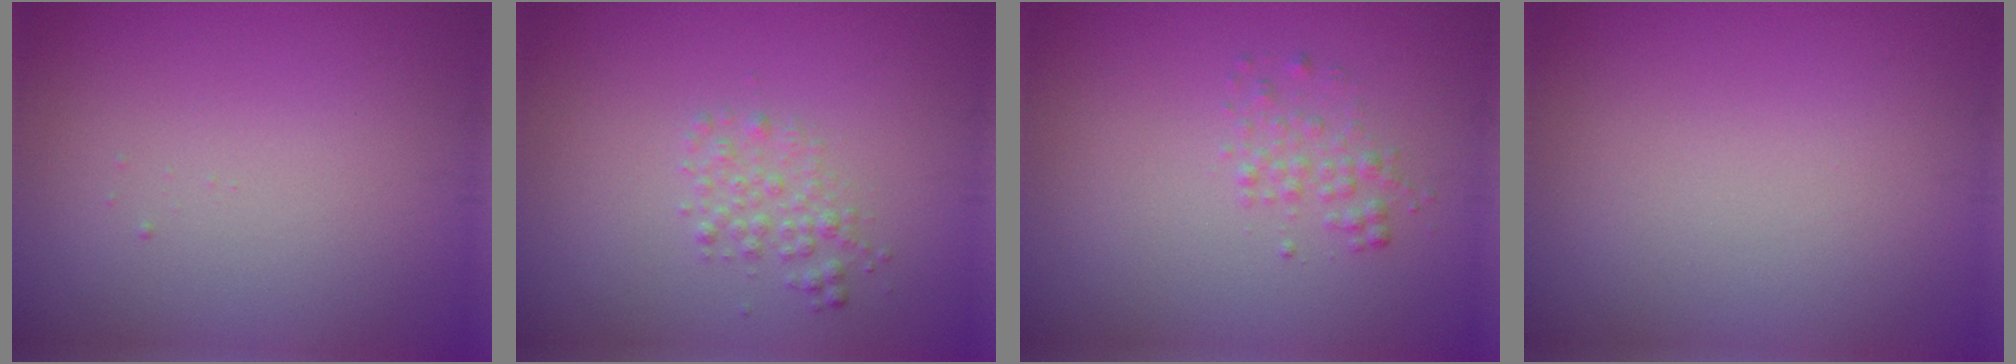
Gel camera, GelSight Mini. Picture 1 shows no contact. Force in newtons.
{"total": 1.6, "press": 1.6, "slide": 0.0}
{"total": 1.4, "press": 1.4, "slide": 0.0}
{"total": 0.0}